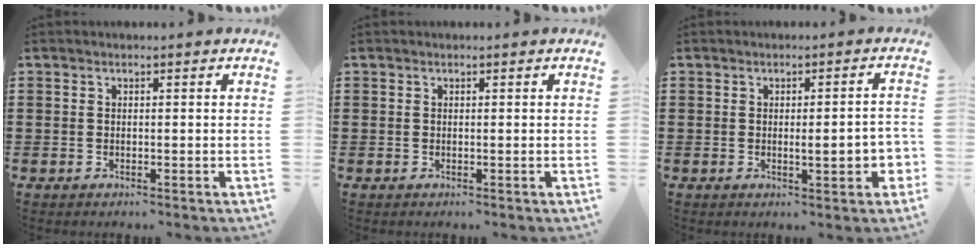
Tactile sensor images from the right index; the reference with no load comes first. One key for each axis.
{"total": 0.0}
{"total": 4.7, "fx": -0.7, "fy": 1.0, "fz": 4.6, "tx": -0.058, "ty": -0.008, "tz": -0.015}